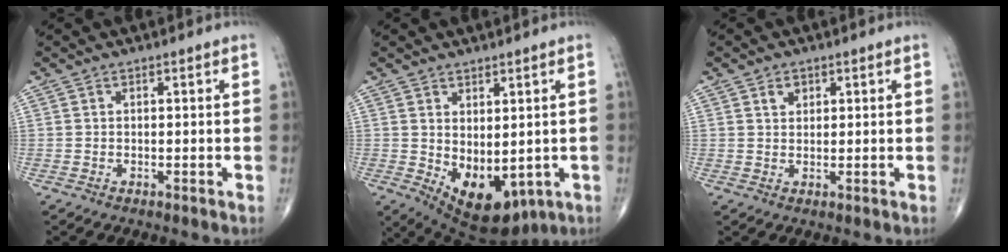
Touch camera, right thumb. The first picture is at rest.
{"total": 11.5, "force": [-1.6, 6.4, 9.5], "torque": [-0.126, -0.012, 0.009]}
{"total": 2.1, "force": [1.1, 1.6, 0.9], "torque": [-0.007, -0.005, 0.017]}